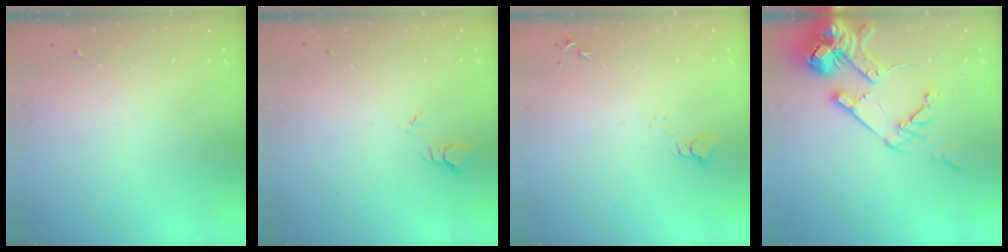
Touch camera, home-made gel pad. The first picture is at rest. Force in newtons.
{"total": 1.8, "press": 1.8, "slide": 0.0}
{"total": 2.2, "press": 2.2, "slide": 0.2}
{"total": 23.3, "press": 23.1, "slide": 3.0}